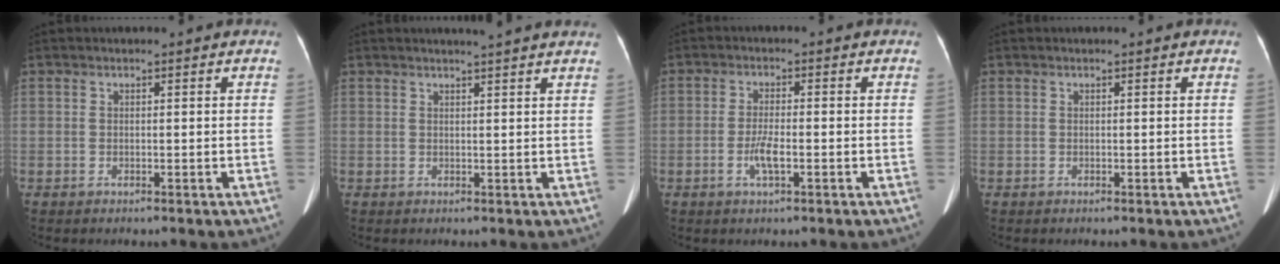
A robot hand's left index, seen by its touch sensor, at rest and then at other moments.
{"total": 4.9, "force": [4.3, -0.6, 2.1], "torque": [-0.029, 0.010, 0.045]}
{"total": 3.4, "force": [-1.2, 0.6, 3.1], "torque": [-0.066, -0.001, -0.024]}
{"total": 0.0}